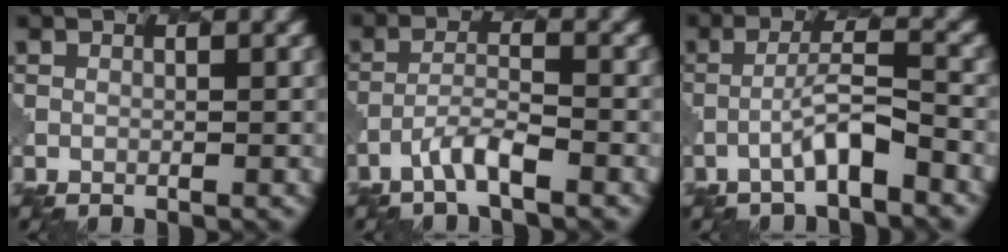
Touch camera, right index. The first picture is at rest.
{"total": 2.7, "force": [-1.8, 0.4, 2.0], "torque": [-0.039, 0.007, -0.039]}
{"total": 3.2, "force": [-1.7, 0.4, 2.7], "torque": [-0.049, 0.017, -0.031]}